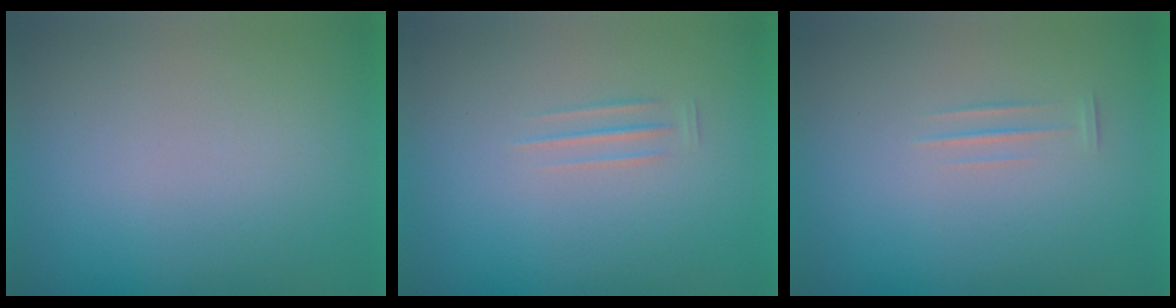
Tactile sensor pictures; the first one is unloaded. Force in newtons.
{"total": 1.4}
{"total": 1.1}